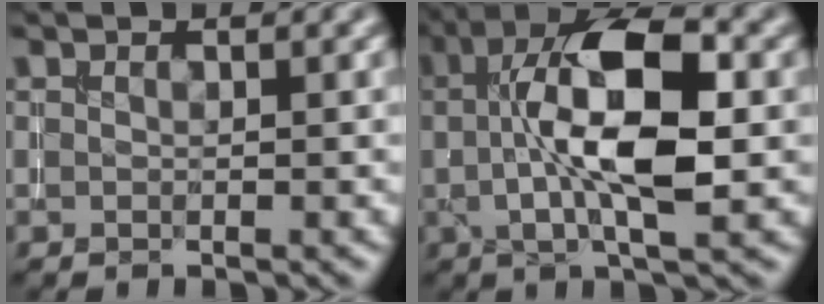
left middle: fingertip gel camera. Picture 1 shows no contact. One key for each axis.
{"total": 9.3, "fx": 0.9, "fy": 3.1, "fz": 8.7, "tx": -0.143, "ty": 0.014, "tz": 0.009}